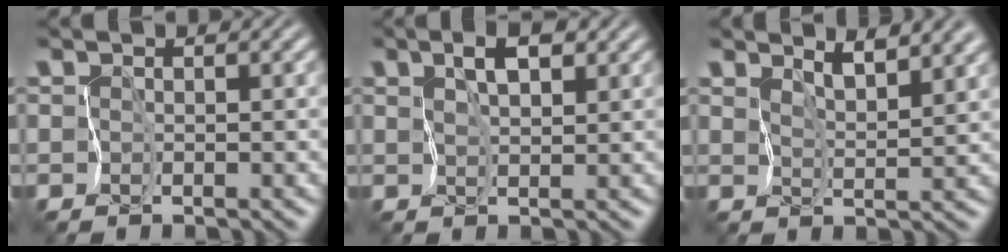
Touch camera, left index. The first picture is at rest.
{"total": 3.1, "force": [1.8, 1.2, 2.3], "torque": [-0.041, 0.005, 0.031]}
{"total": 4.0, "force": [3.4, 0.6, 2.1], "torque": [-0.030, 0.004, 0.056]}